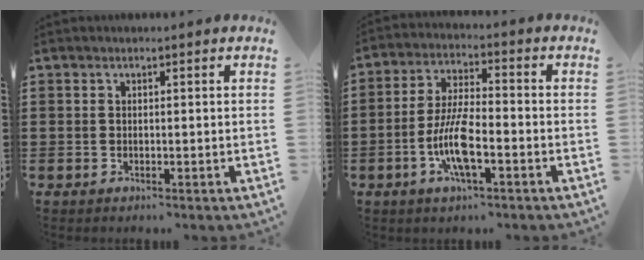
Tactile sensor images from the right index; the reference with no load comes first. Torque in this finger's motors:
{"motor_torque": [2.14, 0.00, 0.31, 0.21]}